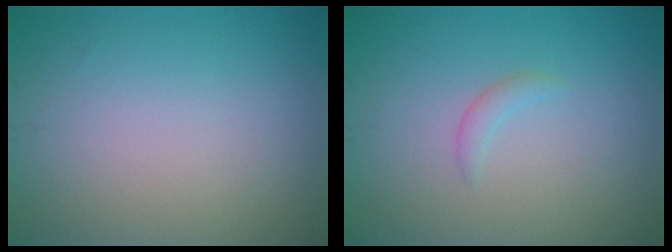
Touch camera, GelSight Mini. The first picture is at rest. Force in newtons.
{"total": 0.9, "press": 0.9, "slide": 0.1}